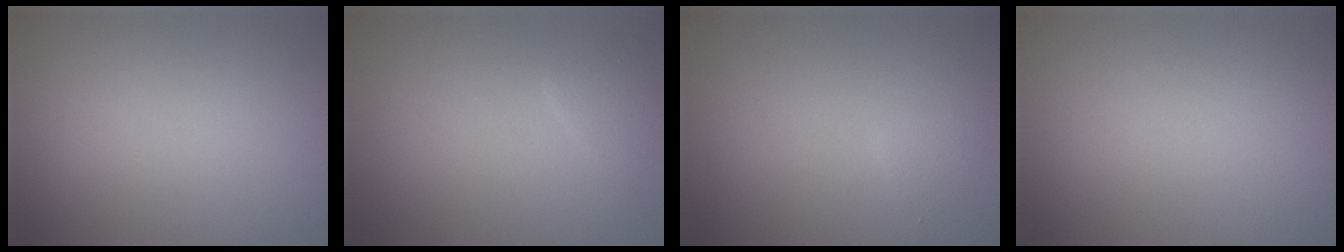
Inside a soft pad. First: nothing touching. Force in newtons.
{"total": 1.3, "press": 1.3, "slide": 0.0}
{"total": 0.7, "press": 0.7, "slide": 0.0}
{"total": 0.0}